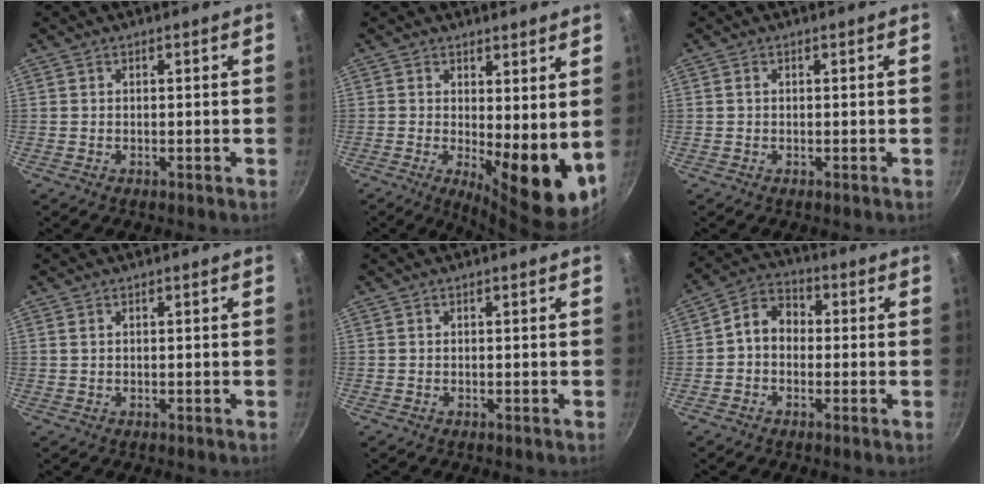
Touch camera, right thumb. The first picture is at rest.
{"total": 10.7, "force": [0.6, 4.0, 9.9], "torque": [-0.111, -0.022, 0.017]}
{"total": 0.5, "force": [0.0, 0.4, 0.3], "torque": [-0.004, 0.004, 0.000]}
{"total": 0.5, "force": [0.3, 0.3, 0.3], "torque": [-0.007, 0.001, 0.005]}
{"total": 0.0}
{"total": 6.7, "force": [-0.4, 5.3, 4.1], "torque": [-0.045, 0.025, -0.027]}